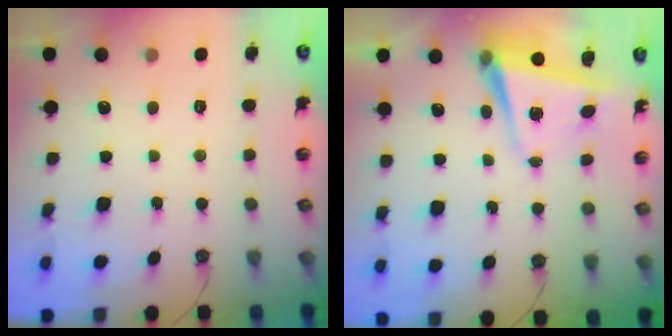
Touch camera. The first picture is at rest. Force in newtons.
{"total": 5.0, "press": 4.9, "slide": 1.2}